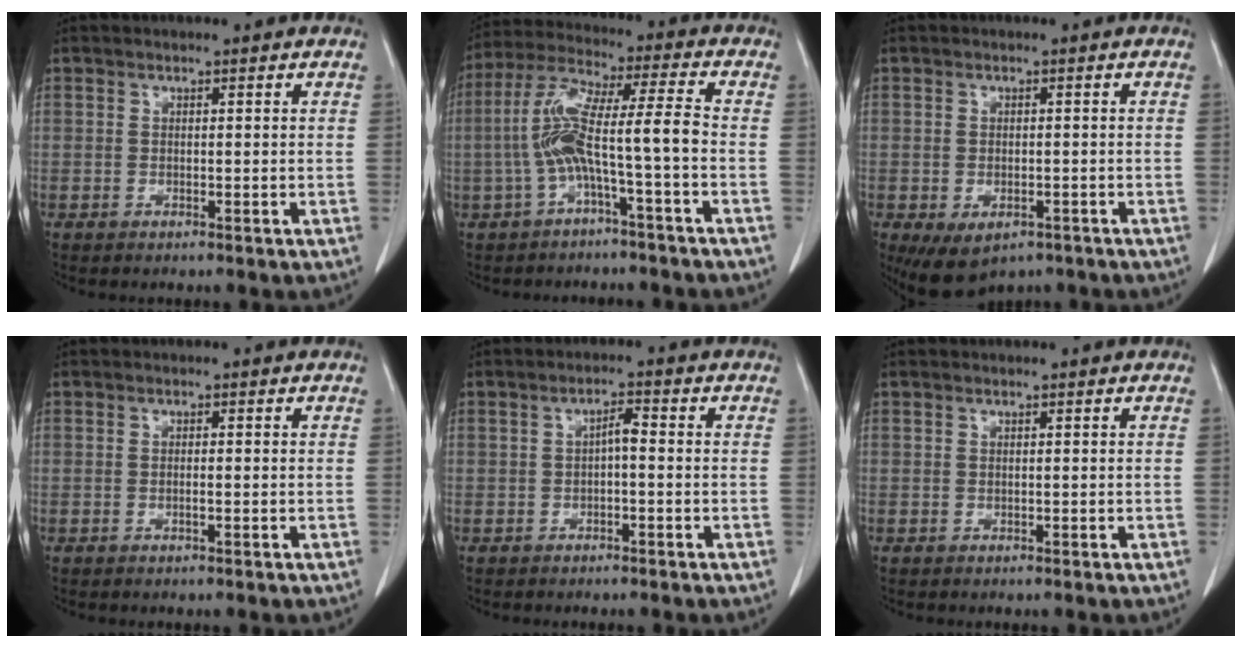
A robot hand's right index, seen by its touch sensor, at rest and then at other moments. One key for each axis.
{"total": 9.9, "fx": -2.6, "fy": -0.1, "fz": 9.5, "tx": -0.192, "ty": 0.031, "tz": -0.052}
{"total": 6.7, "fx": -4.0, "fy": 3.8, "fz": 3.7, "tx": -0.058, "ty": -0.004, "tz": -0.054}
{"total": 0.8, "fx": -0.2, "fy": 0.1, "fz": 0.7, "tx": -0.016, "ty": 0.000, "tz": -0.002}
{"total": 2.3, "fx": -0.2, "fy": 0.7, "fz": 2.2, "tx": -0.039, "ty": 0.011, "tz": -0.002}
{"total": 0.0}